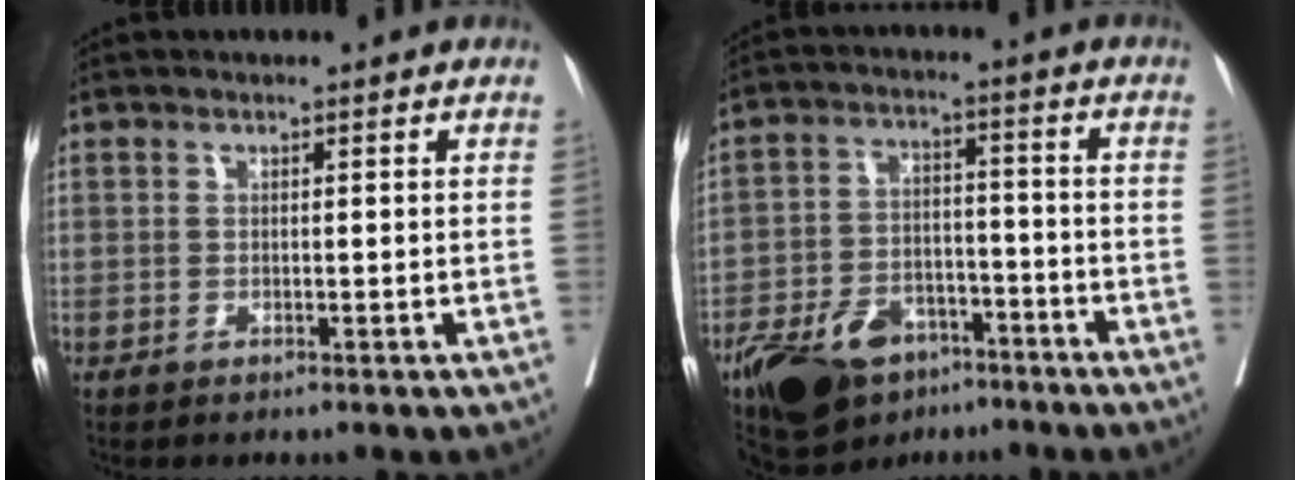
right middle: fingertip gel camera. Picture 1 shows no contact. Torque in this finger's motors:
{"motor_torque": [1.06, -1.08, 0.26, 0.08]}